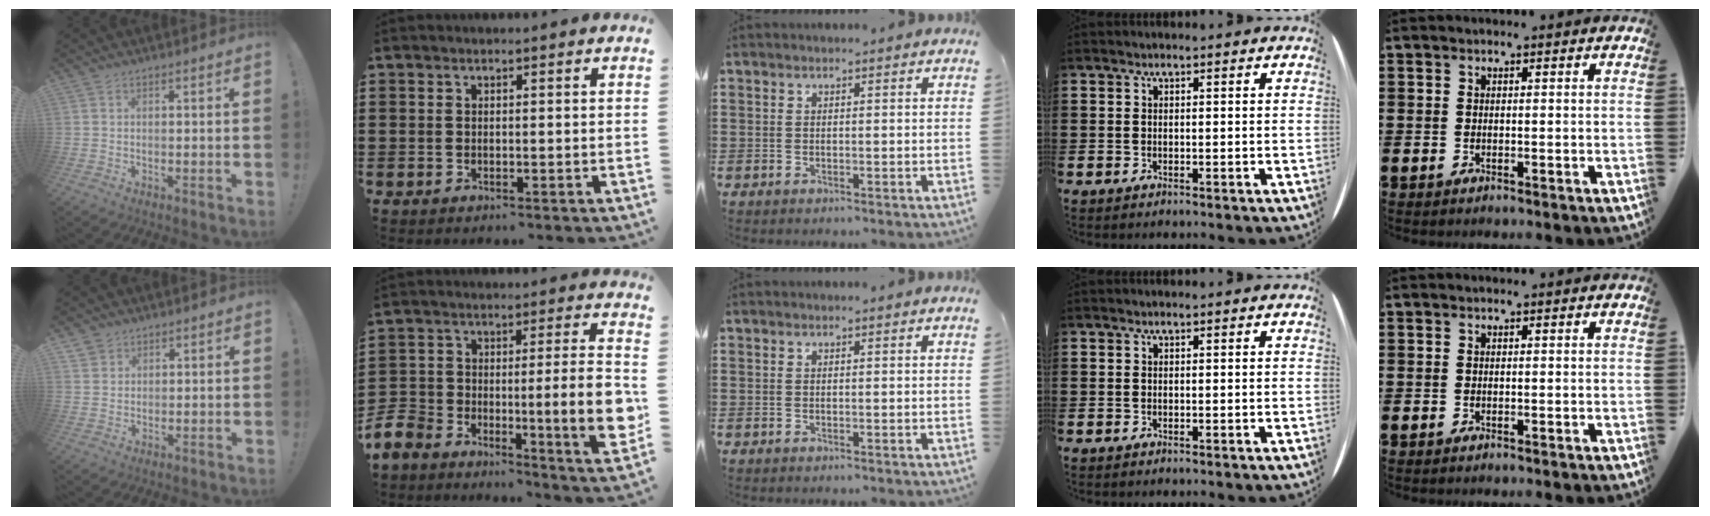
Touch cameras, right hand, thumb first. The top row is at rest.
{"thumb": {"total": 3.1, "force": [2.2, 2.1, 0.2], "torque": [-0.001, -0.014, 0.042]}, "index": {"total": 13.4, "force": [-7.1, 3.7, 10.8], "torque": [-0.187, 0.009, -0.127]}}